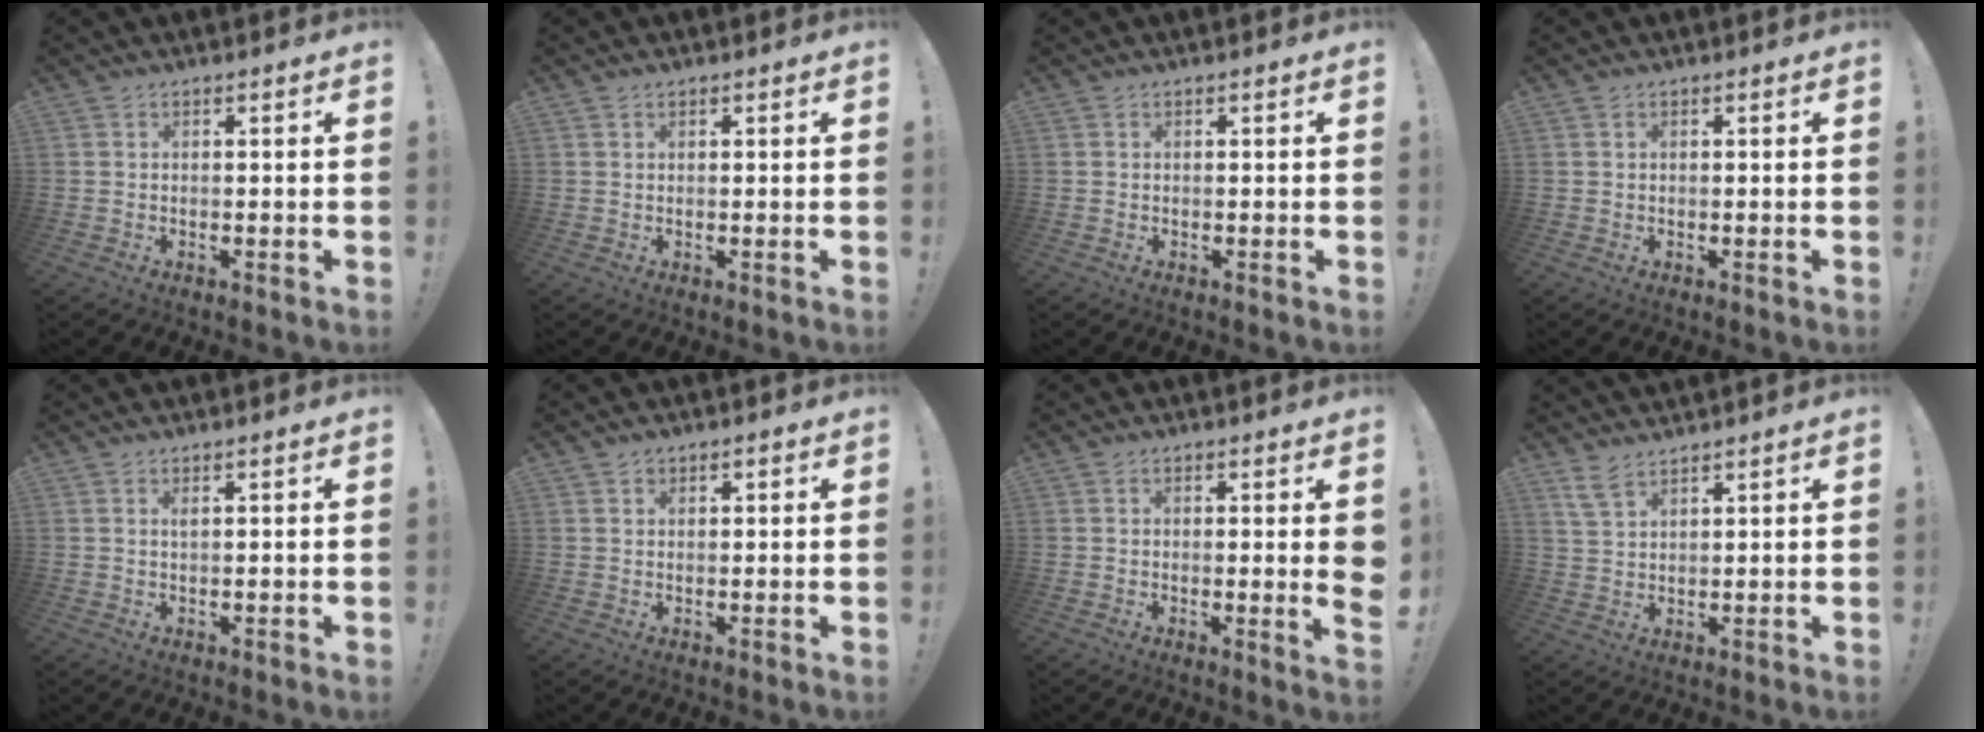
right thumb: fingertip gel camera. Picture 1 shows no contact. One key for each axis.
{"total": 0.8, "fx": 0.5, "fy": 0.6, "fz": 0.2, "tx": 0.003, "ty": -0.002, "tz": 0.009}
{"total": 0.0}
{"total": 0.0}
{"total": 0.8, "fx": 0.5, "fy": 0.0, "fz": 0.6, "tx": -0.006, "ty": -0.002, "tz": 0.007}
{"total": 1.1, "fx": 0.6, "fy": 0.9, "fz": 0.2, "tx": 0.010, "ty": -0.003, "tz": 0.008}
{"total": 4.2, "fx": 1.0, "fy": -0.2, "fz": 4.1, "tx": -0.047, "ty": -0.021, "tz": 0.015}
{"total": 5.4, "fx": 4.5, "fy": 1.6, "fz": 2.4, "tx": -0.048, "ty": -0.022, "tz": 0.087}